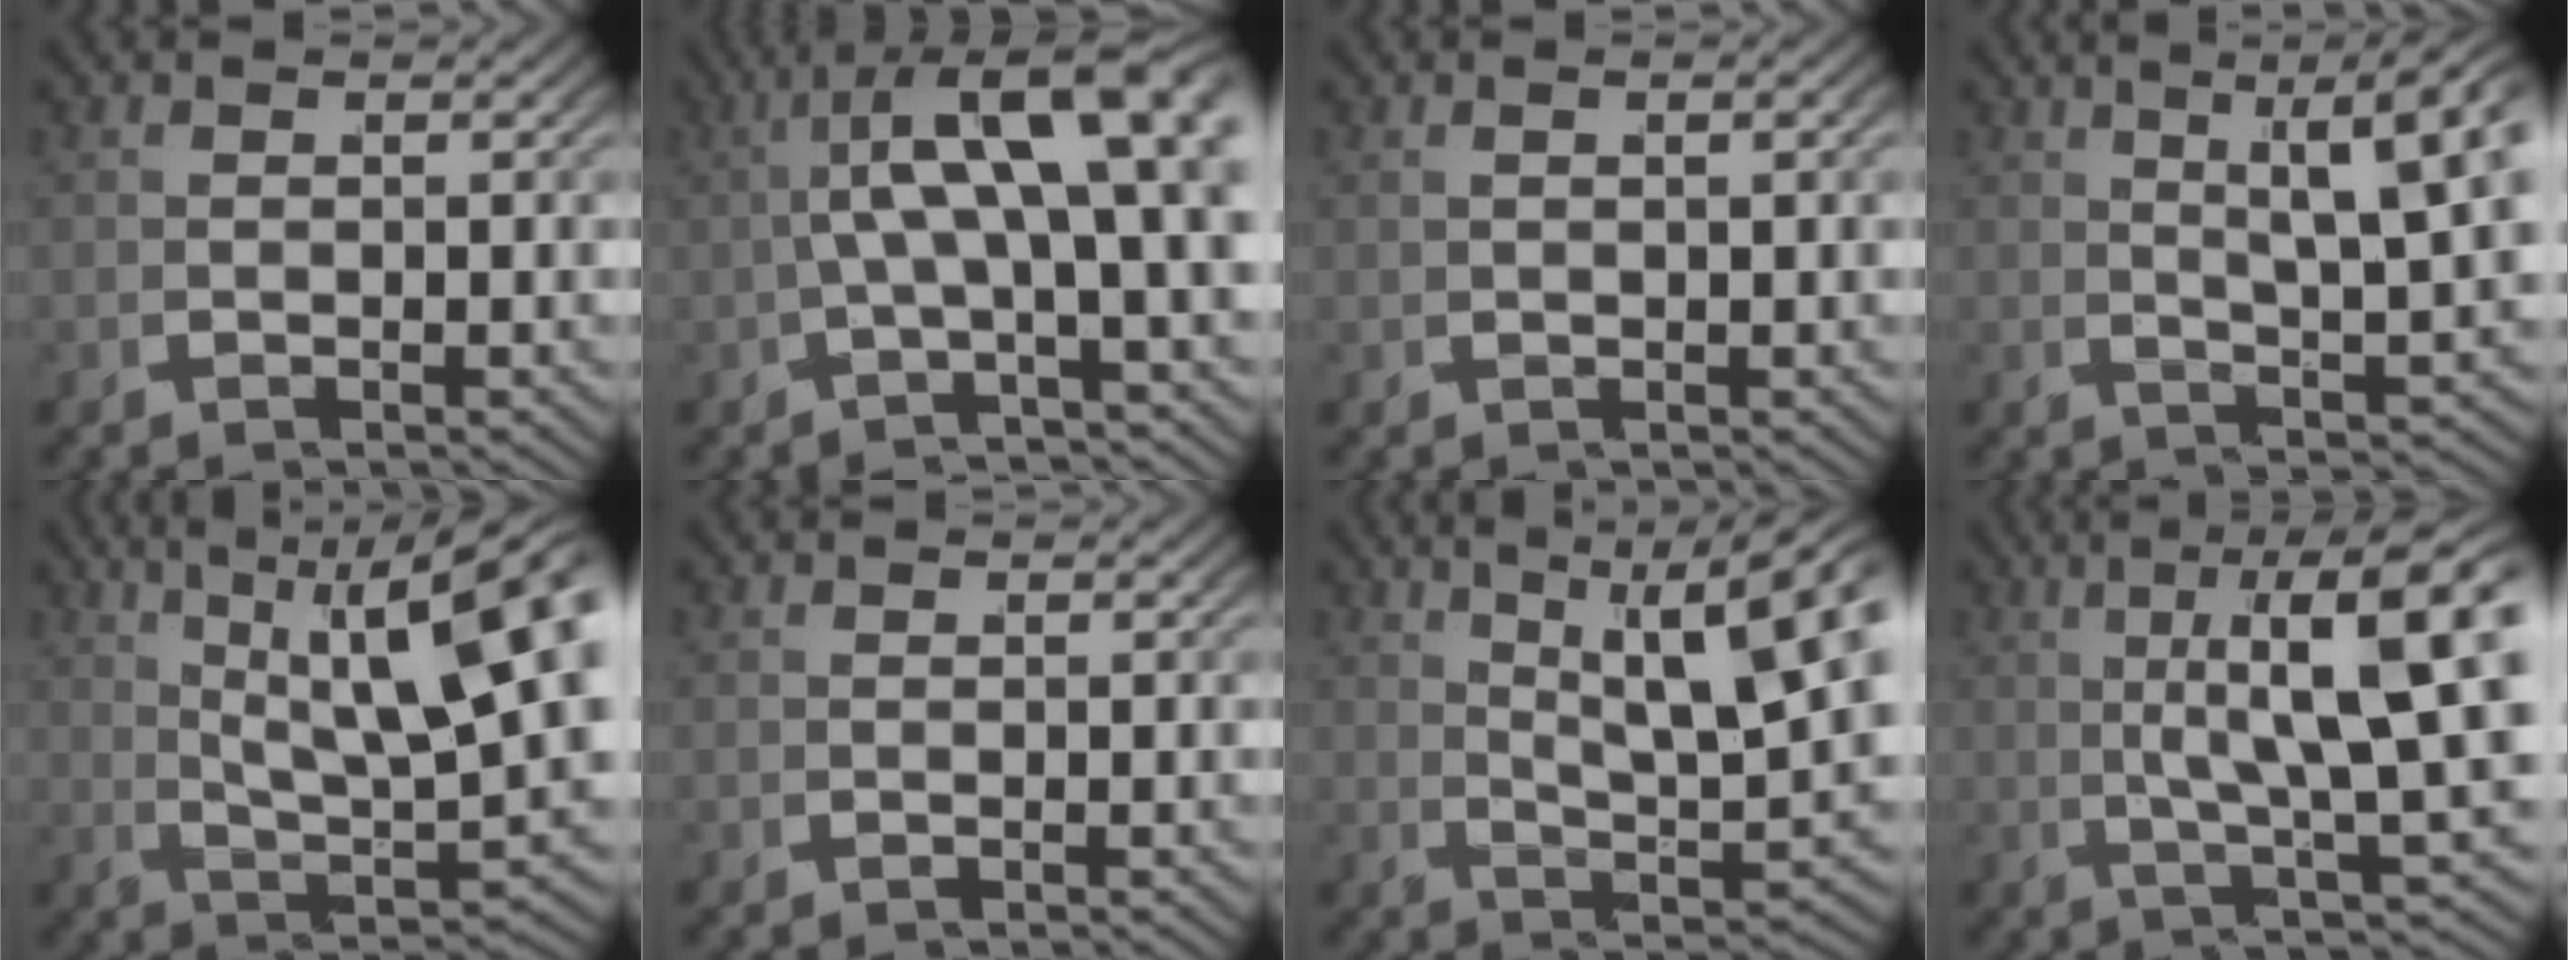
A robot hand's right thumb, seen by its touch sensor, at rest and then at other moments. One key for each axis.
{"total": 10.3, "fx": 2.4, "fy": 3.2, "fz": 9.5, "tx": -0.124, "ty": 0.035, "tz": 0.014}
{"total": 1.0, "fx": 0.4, "fy": -0.7, "fz": 0.7, "tx": 0.002, "ty": 0.015, "tz": 0.007}
{"total": 8.9, "fx": 4.0, "fy": 2.9, "fz": 7.5, "tx": -0.069, "ty": 0.027, "tz": 0.044}
{"total": 11.7, "fx": 2.2, "fy": 5.0, "fz": 10.4, "tx": -0.144, "ty": -0.008, "tz": 0.033}
{"total": 0.0}
{"total": 11.3, "fx": 3.5, "fy": 5.1, "fz": 9.5, "tx": -0.115, "ty": 0.005, "tz": 0.041}
{"total": 10.9, "fx": 2.2, "fy": 3.9, "fz": 9.9, "tx": -0.129, "ty": 0.002, "tz": 0.018}